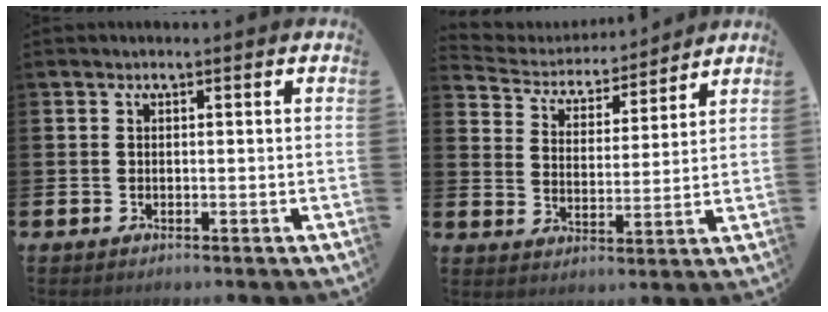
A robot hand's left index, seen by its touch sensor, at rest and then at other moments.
{"total": 4.6, "force": [4.4, 1.3, 0.2], "torque": [-0.038, -0.035, 0.072]}